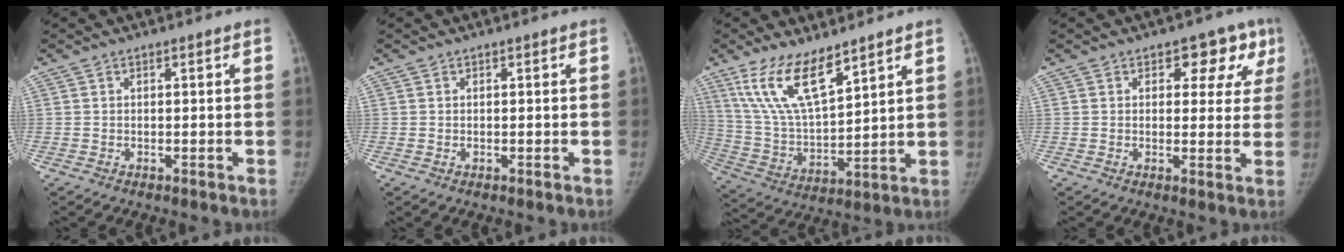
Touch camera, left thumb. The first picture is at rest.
{"total": 0.0}
{"total": 14.1, "force": [9.4, 4.8, 9.4], "torque": [-0.163, -0.046, 0.198]}
{"total": 7.7, "force": [3.6, 4.9, 4.7], "torque": [-0.003, -0.008, 0.037]}